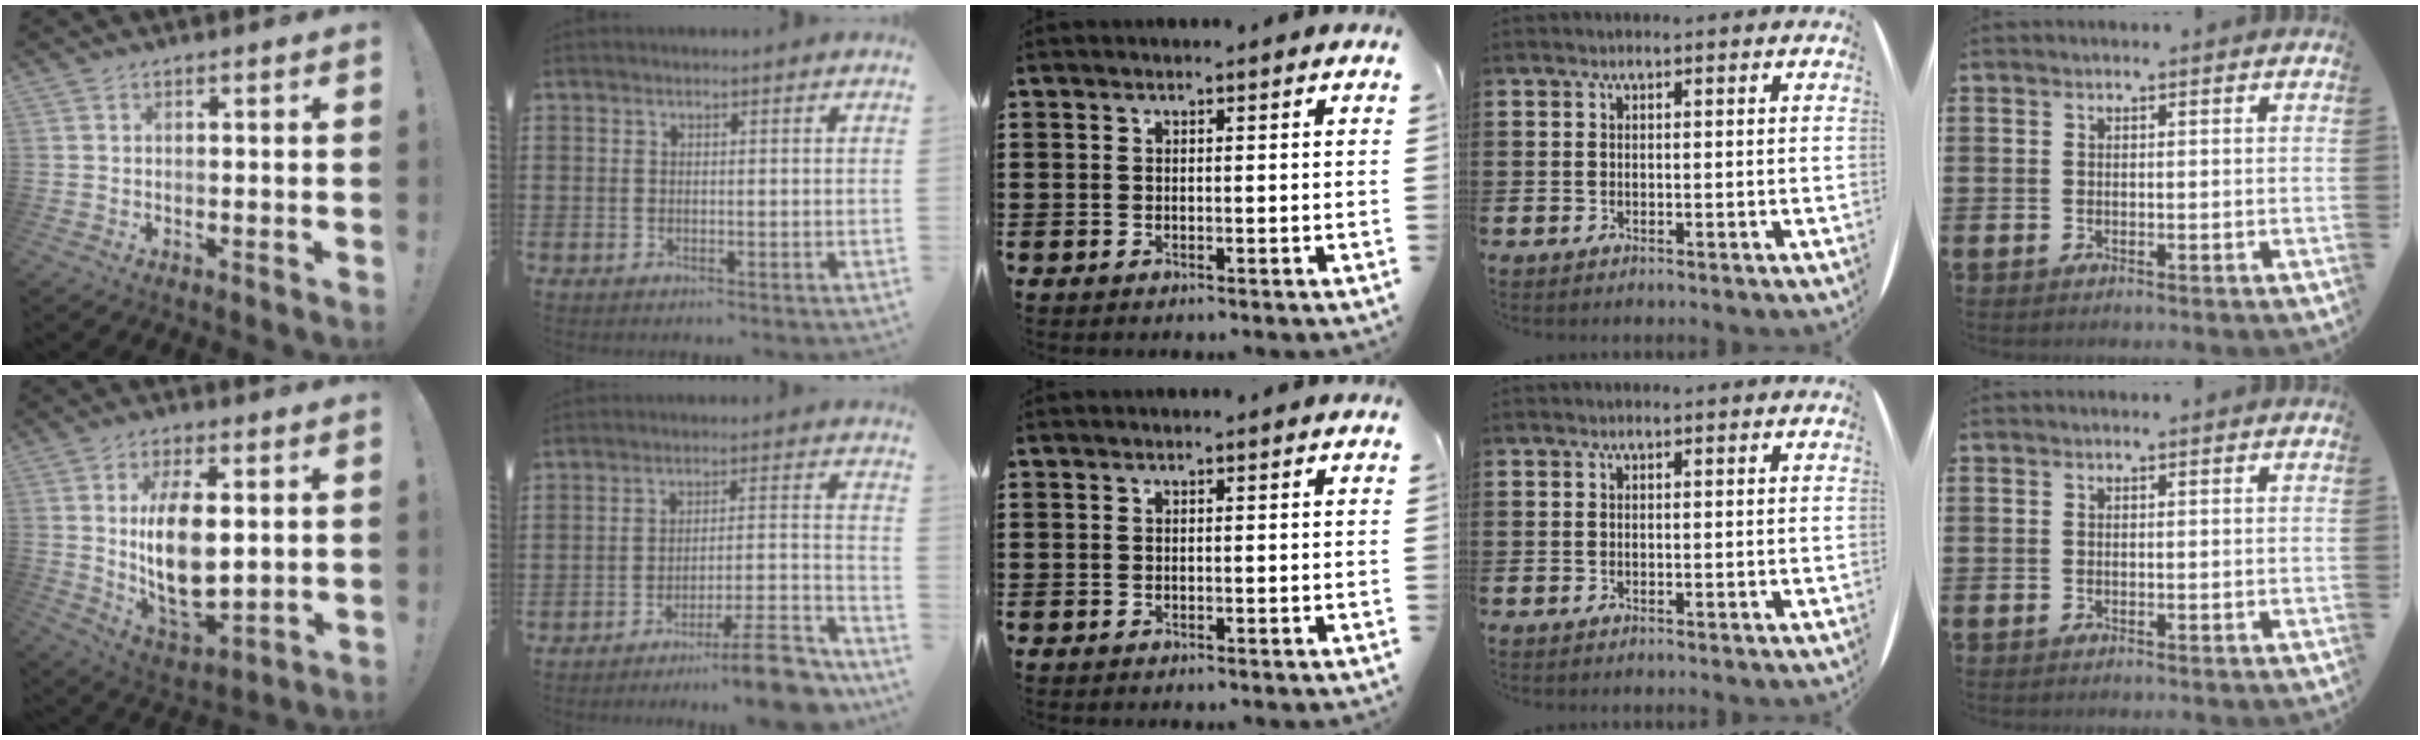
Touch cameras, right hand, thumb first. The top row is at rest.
{"thumb": {"total": 15.4, "force": [2.6, 7.5, 13.2], "torque": [-0.245, -0.025, 0.043]}, "index": {"total": 10.0, "force": [-8.3, 0.5, 5.5], "torque": [-0.074, 0.021, -0.153]}}